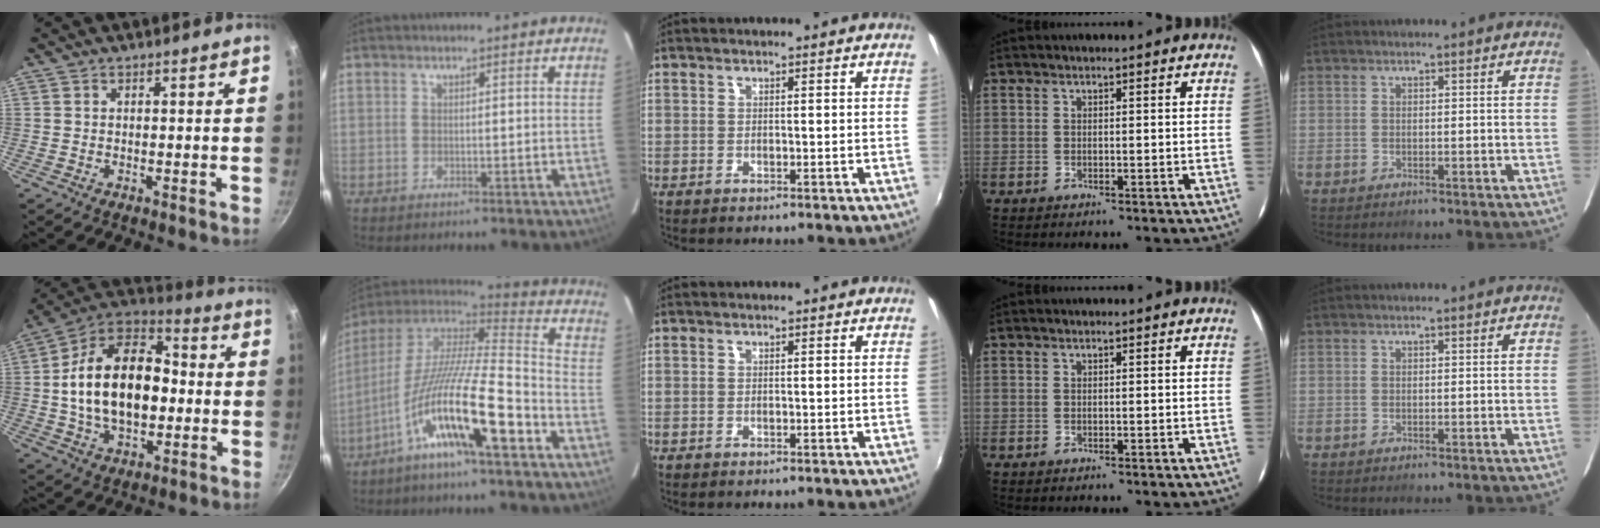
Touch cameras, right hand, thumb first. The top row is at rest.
{"thumb": {"total": 22.5, "force": [-0.4, 14.3, 17.4], "torque": [-0.274, 0.038, -0.018]}, "index": {"total": 19.8, "force": [-9.9, 3.1, 16.9], "torque": [-0.295, -0.032, -0.183]}}